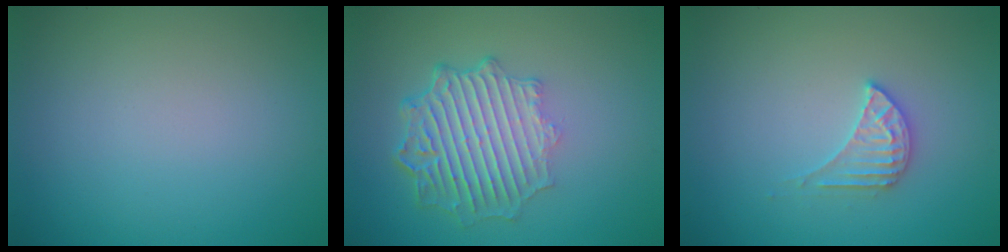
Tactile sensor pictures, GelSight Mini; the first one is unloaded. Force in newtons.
{"total": 6.3, "press": 4.7, "slide": 4.2}
{"total": 2.3, "press": 2.3, "slide": 0.3}